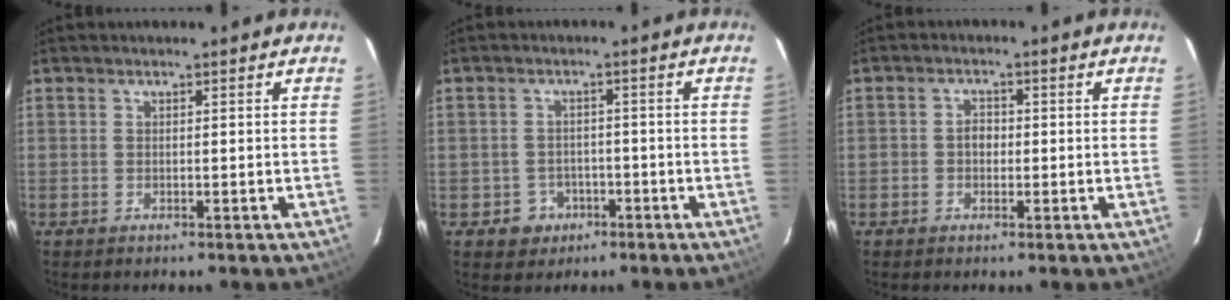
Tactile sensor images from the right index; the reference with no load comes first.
{"total": 4.7, "force": [-2.0, 4.2, 0.4], "torque": [-0.021, 0.016, -0.021]}
{"total": 2.2, "force": [-0.4, 1.9, 1.2], "torque": [-0.019, 0.007, -0.008]}